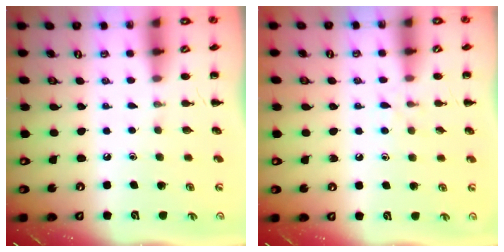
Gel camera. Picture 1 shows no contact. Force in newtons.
{"total": 5.8, "press": 5.6, "slide": 1.6}